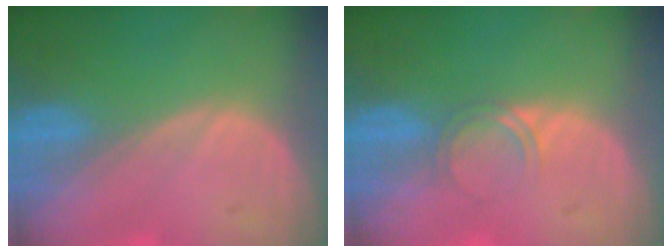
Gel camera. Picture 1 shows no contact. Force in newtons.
{"total": 2.0, "press": 2.0, "slide": 0.2}